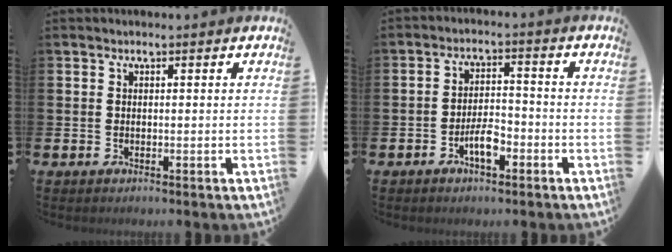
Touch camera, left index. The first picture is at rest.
{"total": 4.1, "force": [-2.1, 1.6, 3.1], "torque": [-0.046, 0.006, -0.041]}